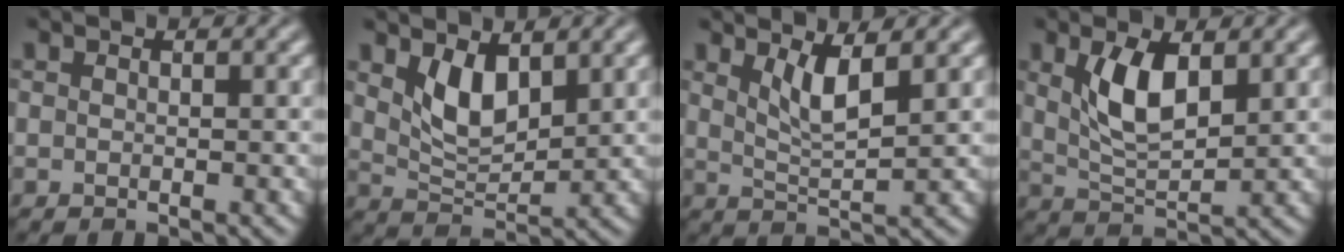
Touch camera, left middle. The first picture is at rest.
{"total": 4.0, "force": [1.6, 2.0, 3.1], "torque": [-0.068, -0.010, 0.034]}
{"total": 3.2, "force": [1.3, 0.7, 2.8], "torque": [-0.060, -0.011, 0.031]}
{"total": 4.9, "force": [1.3, 2.2, 4.1], "torque": [-0.095, -0.003, 0.028]}